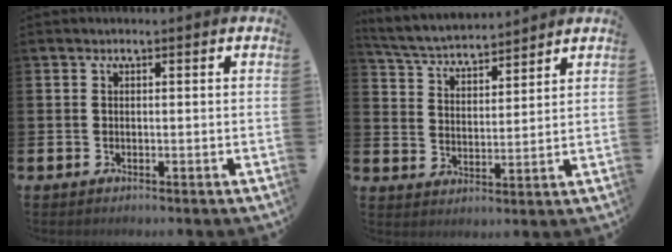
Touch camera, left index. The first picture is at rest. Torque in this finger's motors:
{"motor_torque": [0.14, -0.33, 0.49, 0.06]}